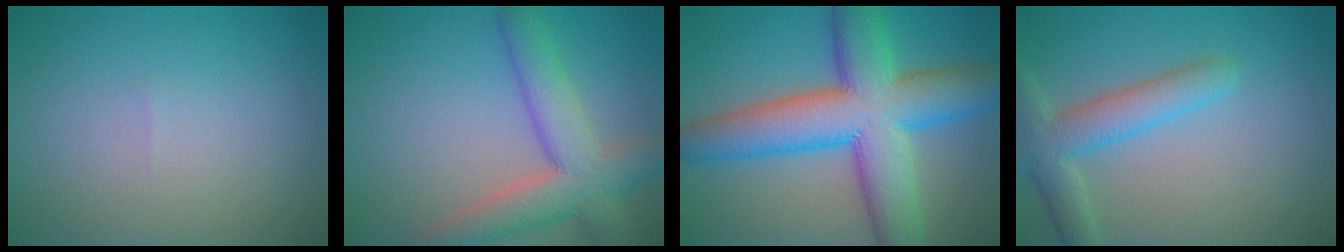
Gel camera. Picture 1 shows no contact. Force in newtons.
{"total": 6.8, "press": 6.8, "slide": 0.4}
{"total": 12.3, "press": 12.3, "slide": 0.5}
{"total": 4.3, "press": 4.3, "slide": 0.3}